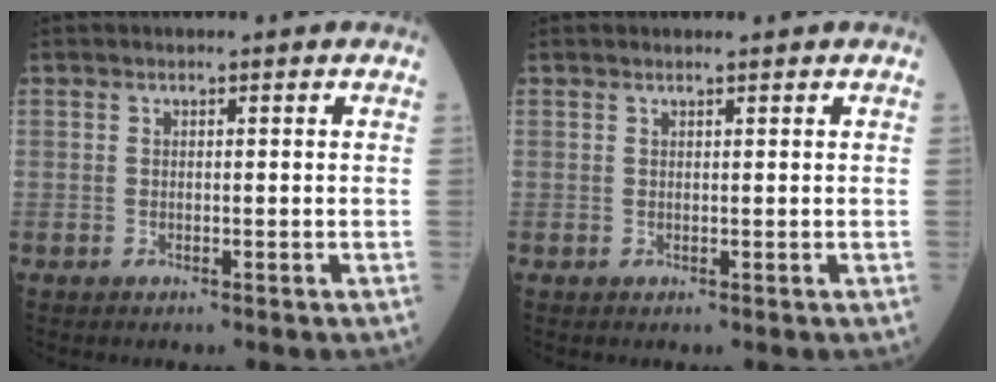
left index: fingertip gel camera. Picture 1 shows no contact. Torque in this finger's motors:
{"motor_torque": [-0.07, 0.08, -0.03, -0.01]}